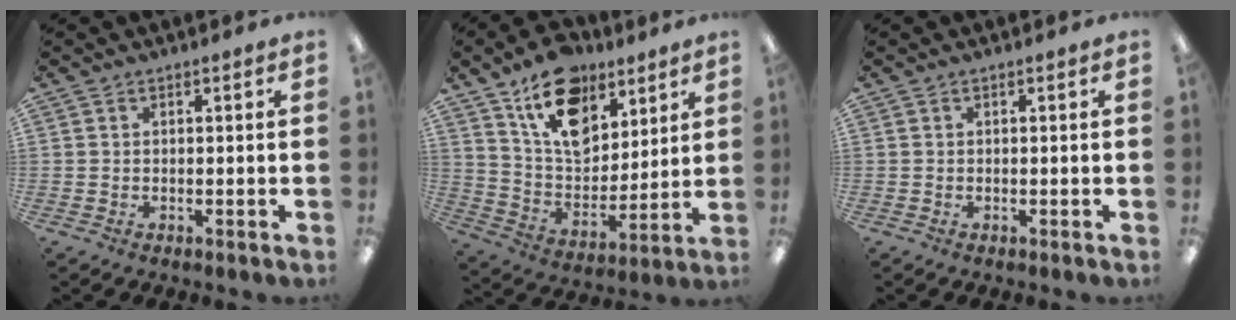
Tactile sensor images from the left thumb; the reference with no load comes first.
{"total": 17.5, "force": [10.5, 10.8, 9.0], "torque": [-0.142, -0.051, 0.192]}
{"total": 0.0}